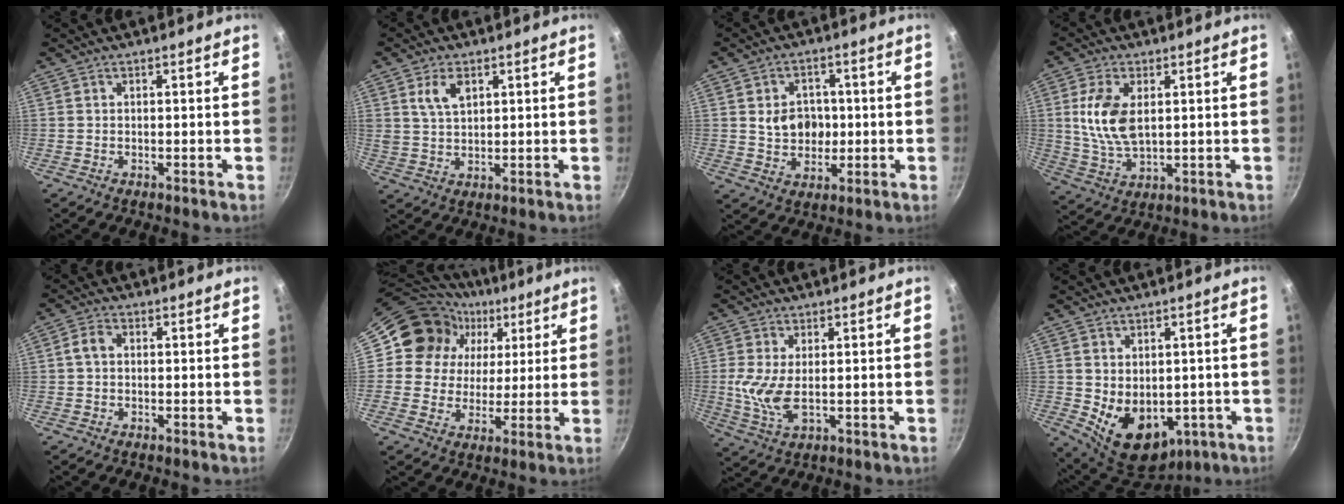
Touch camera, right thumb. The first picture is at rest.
{"total": 5.8, "force": [2.5, 3.5, 3.9], "torque": [-0.061, -0.008, 0.051]}
{"total": 8.1, "force": [0.5, 6.6, 4.6], "torque": [-0.043, 0.002, 0.009]}
{"total": 10.4, "force": [1.9, 5.8, 8.4], "torque": [-0.165, -0.013, 0.042]}
{"total": 2.8, "force": [0.1, 2.1, 1.9], "torque": [-0.036, 0.012, -0.003]}
{"total": 14.5, "force": [5.3, 12.6, 4.8], "torque": [-0.061, -0.003, 0.076]}
{"total": 7.1, "force": [0.3, 3.3, 6.3], "torque": [-0.134, -0.010, 0.010]}
{"total": 12.2, "force": [-1.7, 8.7, 8.5], "torque": [-0.105, -0.015, 0.004]}